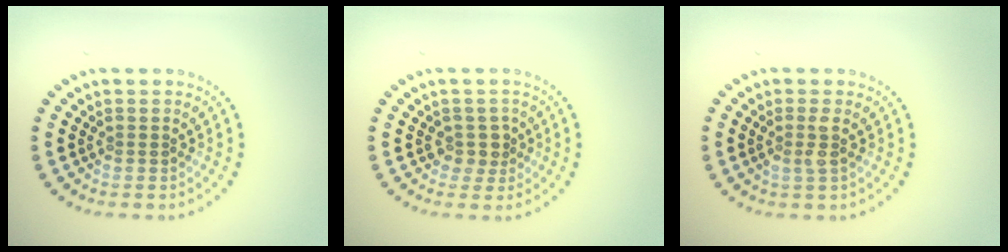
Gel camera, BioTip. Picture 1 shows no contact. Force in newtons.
{"total": 1.8, "press": 1.4, "slide": 1.1}
{"total": 1.5, "press": 1.2, "slide": 0.8}